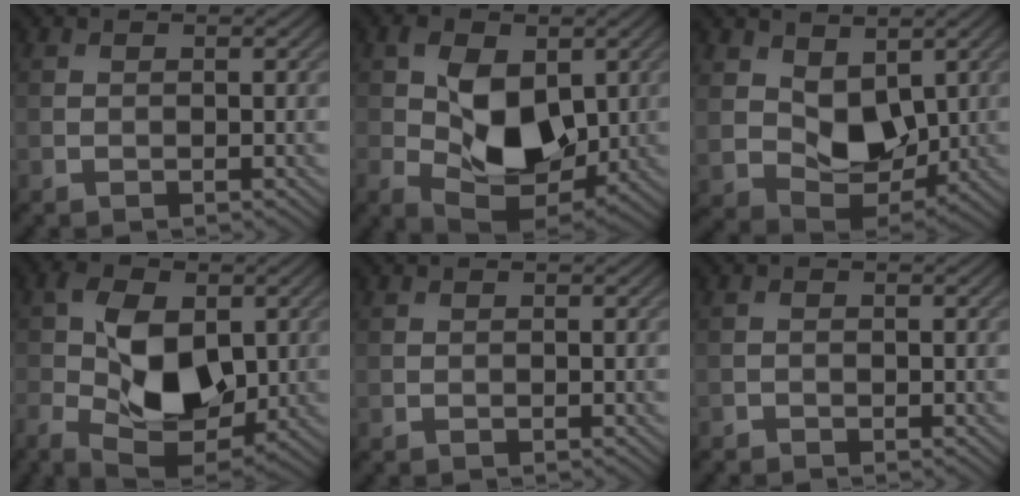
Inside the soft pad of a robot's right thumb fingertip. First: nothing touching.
{"total": 9.8, "force": [0.6, 6.5, 7.3], "torque": [-0.143, -0.019, 0.018]}
{"total": 8.2, "force": [2.6, 5.7, 5.3], "torque": [-0.122, -0.015, 0.045]}
{"total": 11.5, "force": [-0.7, 6.9, 9.2], "torque": [-0.182, -0.008, -0.014]}
{"total": 0.0}
{"total": 0.7, "force": [-0.6, 0.2, 0.0], "torque": [0.000, -0.002, -0.013]}